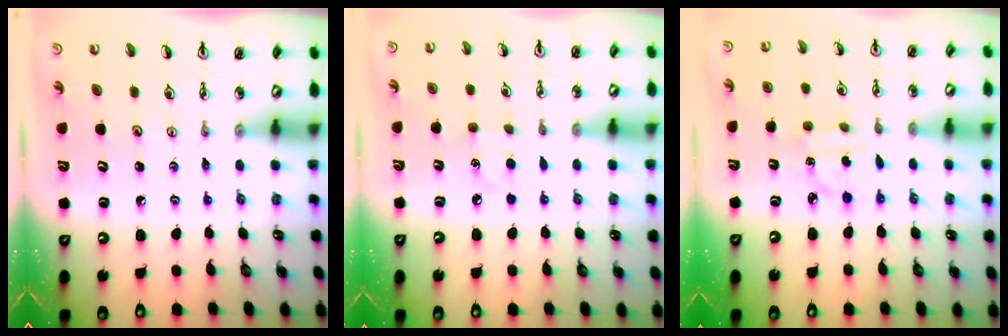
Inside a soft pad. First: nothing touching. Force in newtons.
{"total": 6.3, "press": 6.3, "slide": 0.7}
{"total": 3.9, "press": 3.9, "slide": 0.4}